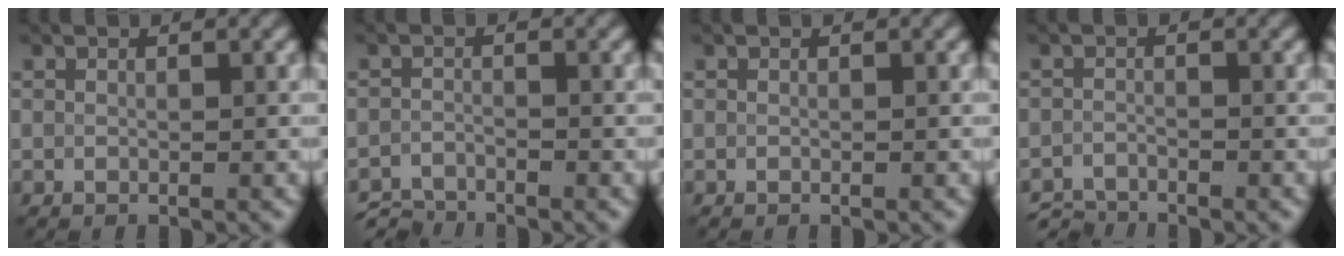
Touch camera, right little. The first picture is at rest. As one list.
[{"total": 2.9, "force": [-2.8, 0.5, 0.5], "torque": [-0.011, -0.006, -0.060]}, {"total": 0.0}, {"total": 2.5, "force": [-2.5, 0.4, 0.4], "torque": [-0.008, -0.006, -0.052]}]